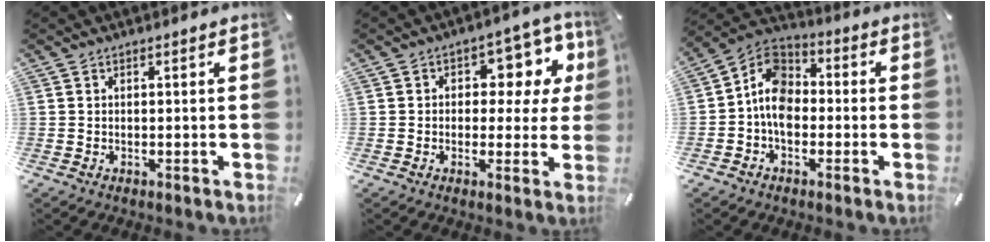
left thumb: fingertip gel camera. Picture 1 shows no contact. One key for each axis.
{"total": 9.7, "fx": 2.8, "fy": 6.5, "fz": 6.7, "tx": -0.075, "ty": -0.017, "tz": 0.043}
{"total": 9.3, "fx": -2.4, "fy": 6.9, "fz": 5.7, "tx": -0.129, "ty": 0.012, "tz": -0.048}